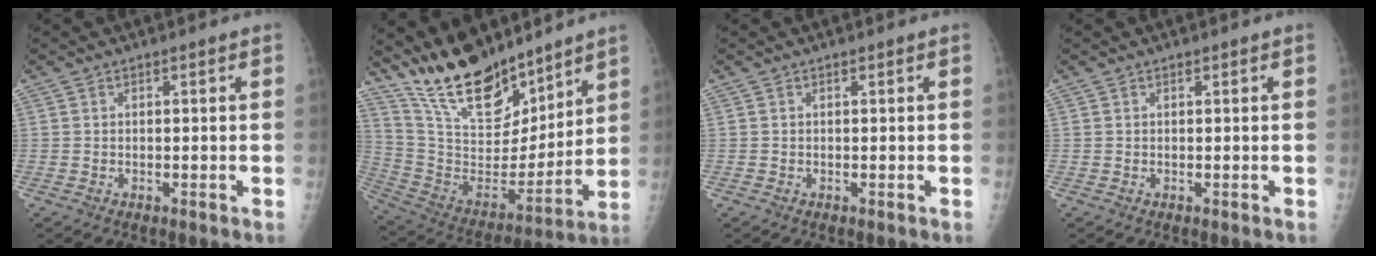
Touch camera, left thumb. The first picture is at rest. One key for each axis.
{"total": 20.8, "fx": 17.2, "fy": 7.4, "fz": 9.0, "tx": -0.123, "ty": -0.095, "tz": 0.313}
{"total": 0.0}
{"total": 0.0}